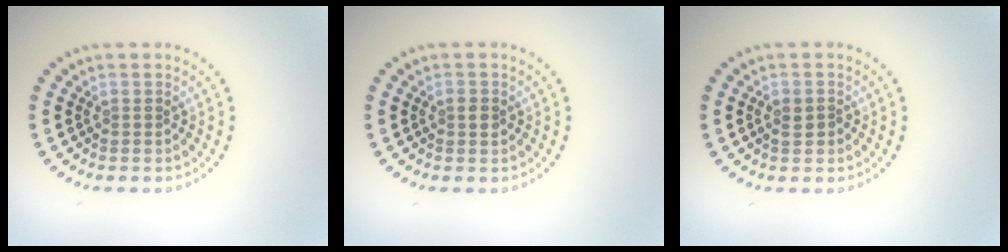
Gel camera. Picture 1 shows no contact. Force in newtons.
{"total": 0.9, "press": 0.9, "slide": 0.0}
{"total": 1.5, "press": 1.5, "slide": 0.1}